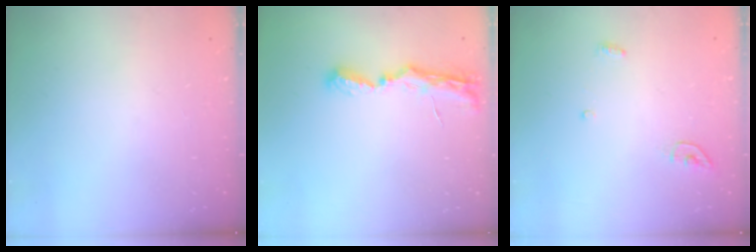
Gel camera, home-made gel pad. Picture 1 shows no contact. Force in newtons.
{"total": 7.5, "press": 7.5, "slide": 0.4}
{"total": 3.8, "press": 3.7, "slide": 0.3}